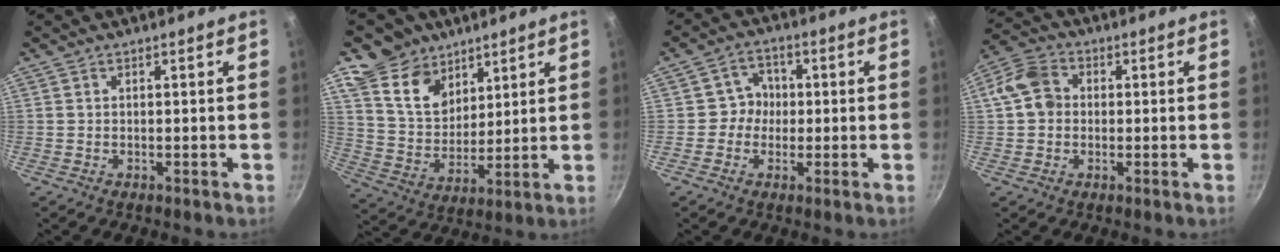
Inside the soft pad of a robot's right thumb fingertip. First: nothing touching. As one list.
[{"total": 12.3, "force": [8.0, 8.6, 3.7], "torque": [-0.017, -0.061, 0.148]}, {"total": 4.8, "force": [-0.3, 4.6, 1.5], "torque": [0.017, 0.013, -0.015]}, {"total": 3.7, "force": [-0.1, 3.2, 1.9], "torque": [-0.029, 0.010, -0.016]}]